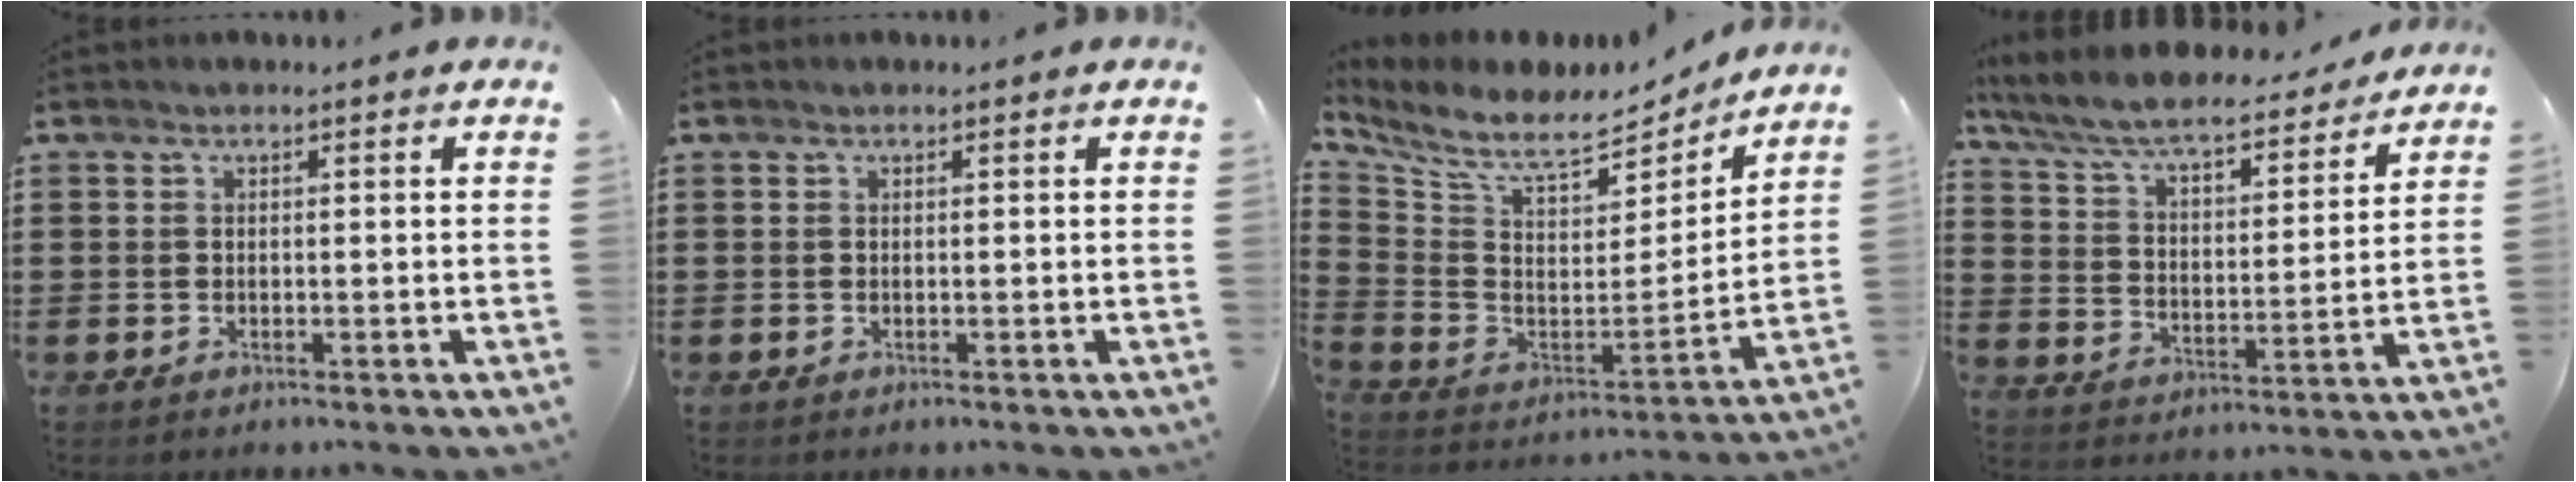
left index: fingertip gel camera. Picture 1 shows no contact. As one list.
[{"total": 0.0}, {"total": 8.9, "force": [7.7, 2.2, 3.9], "torque": [-0.114, -0.054, 0.133]}, {"total": 8.1, "force": [7.3, 0.9, 3.3], "torque": [-0.096, -0.043, 0.124]}]